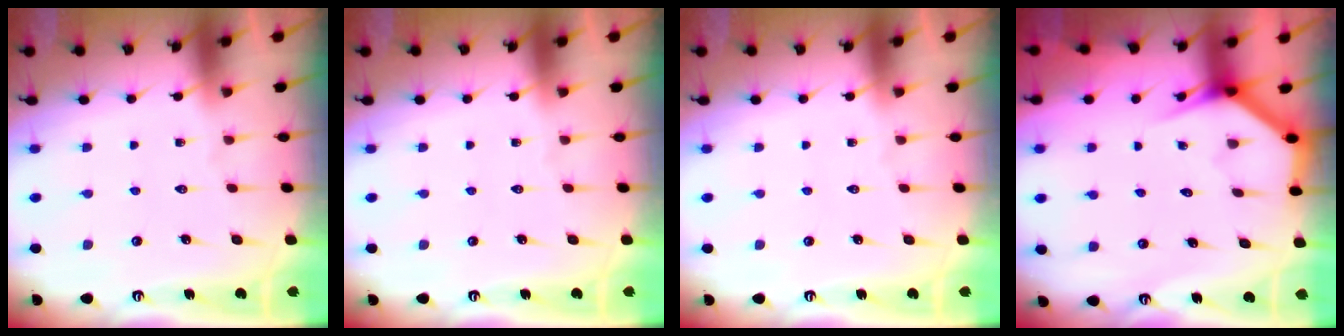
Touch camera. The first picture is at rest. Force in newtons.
{"total": 0.0}
{"total": 0.0}
{"total": 3.5, "press": 3.5, "slide": 0.3}